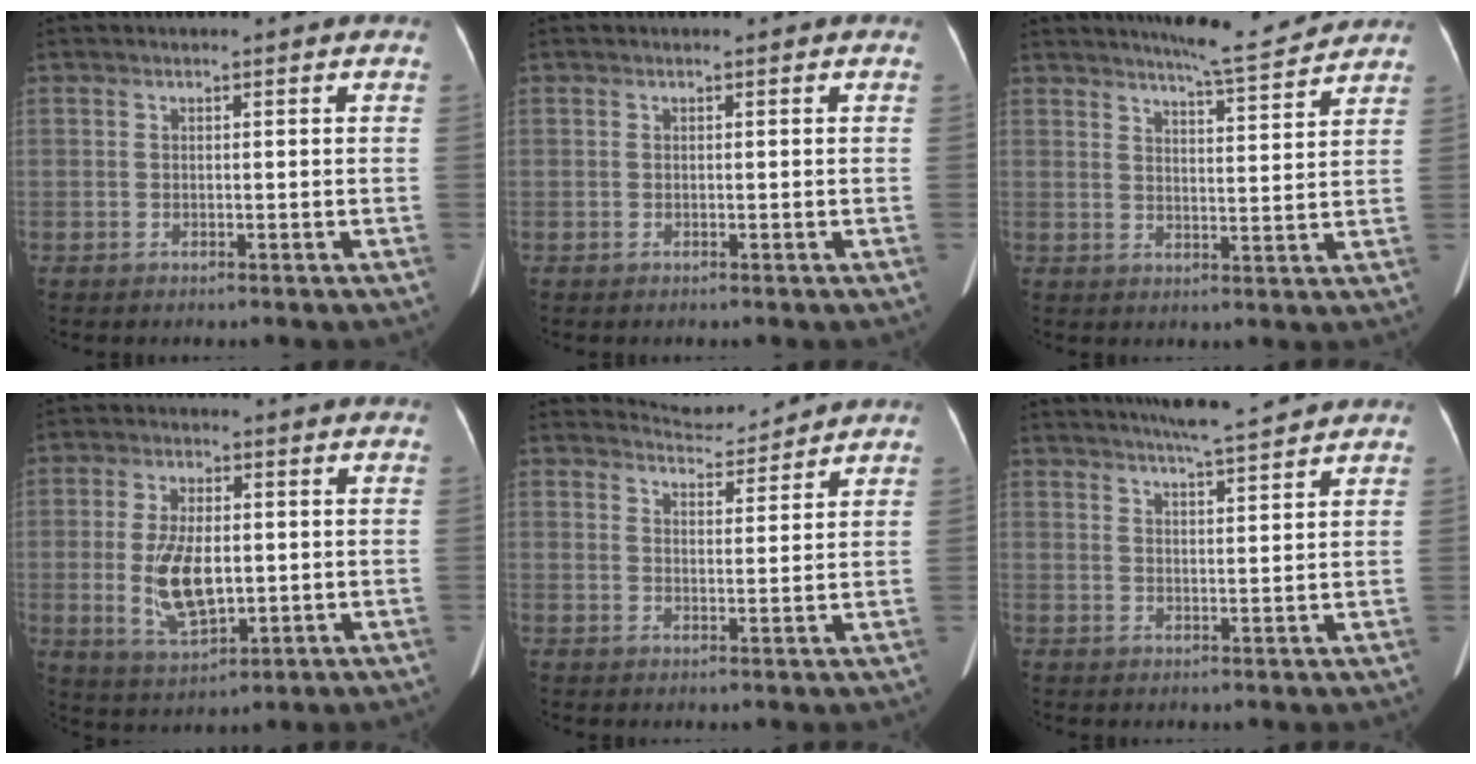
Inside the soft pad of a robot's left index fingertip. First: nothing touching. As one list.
[{"total": 0.0}, {"total": 9.3, "force": [8.8, 0.3, 3.2], "torque": [-0.050, -0.004, 0.109]}, {"total": 9.4, "force": [-0.8, 4.2, 8.3], "torque": [-0.174, -0.003, -0.002]}, {"total": 4.9, "force": [4.9, 0.1, -0.7], "torque": [-0.003, 0.003, 0.076]}, {"total": 8.4, "force": [7.6, -0.1, 3.6], "torque": [-0.063, 0.012, 0.109]}]